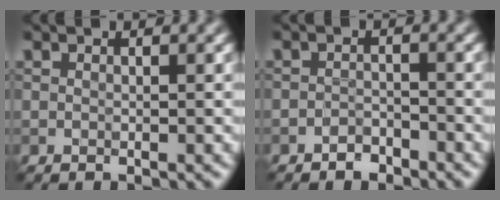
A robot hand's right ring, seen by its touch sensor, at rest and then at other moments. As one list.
[{"total": 1.5, "force": [-1.4, 0.6, 0.3], "torque": [-0.002, 0.004, -0.028]}]